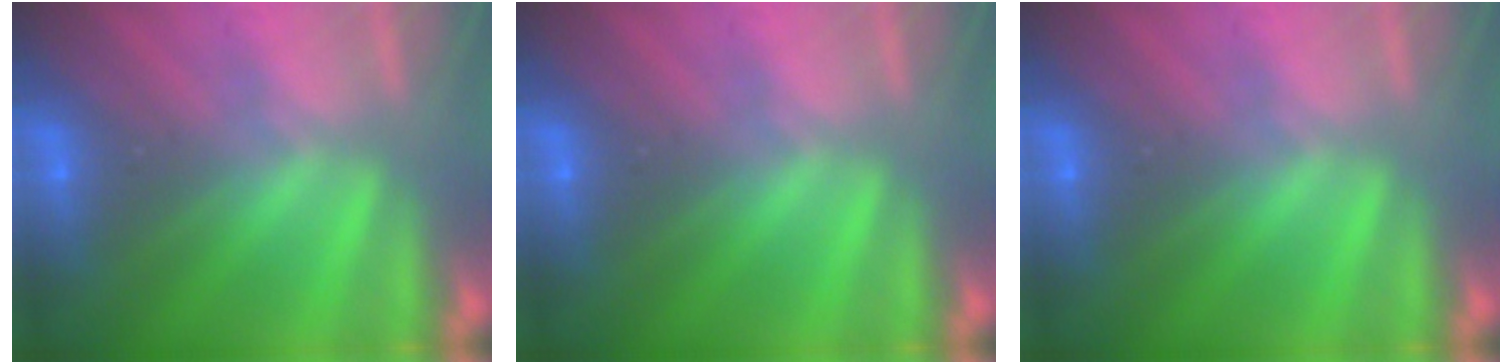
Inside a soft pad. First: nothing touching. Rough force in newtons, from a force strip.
{"total": 0.0}
{"total": 0.0}